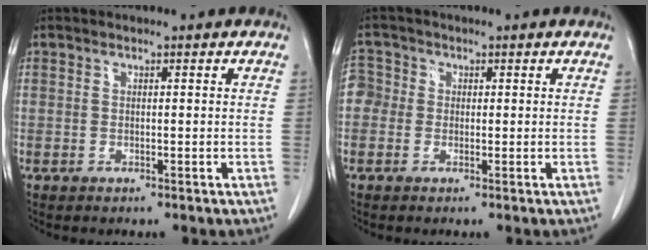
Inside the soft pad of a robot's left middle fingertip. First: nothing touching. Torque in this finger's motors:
{"motor_torque": [0.12, -0.05, -0.11, -0.03]}